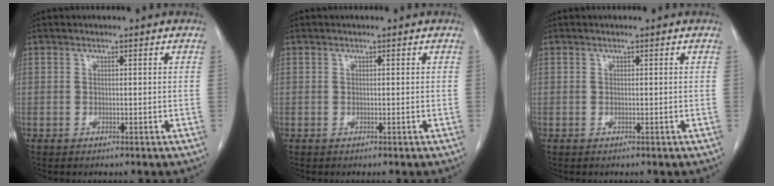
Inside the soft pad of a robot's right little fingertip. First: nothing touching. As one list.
[{"total": 0.0}, {"total": 0.0}]